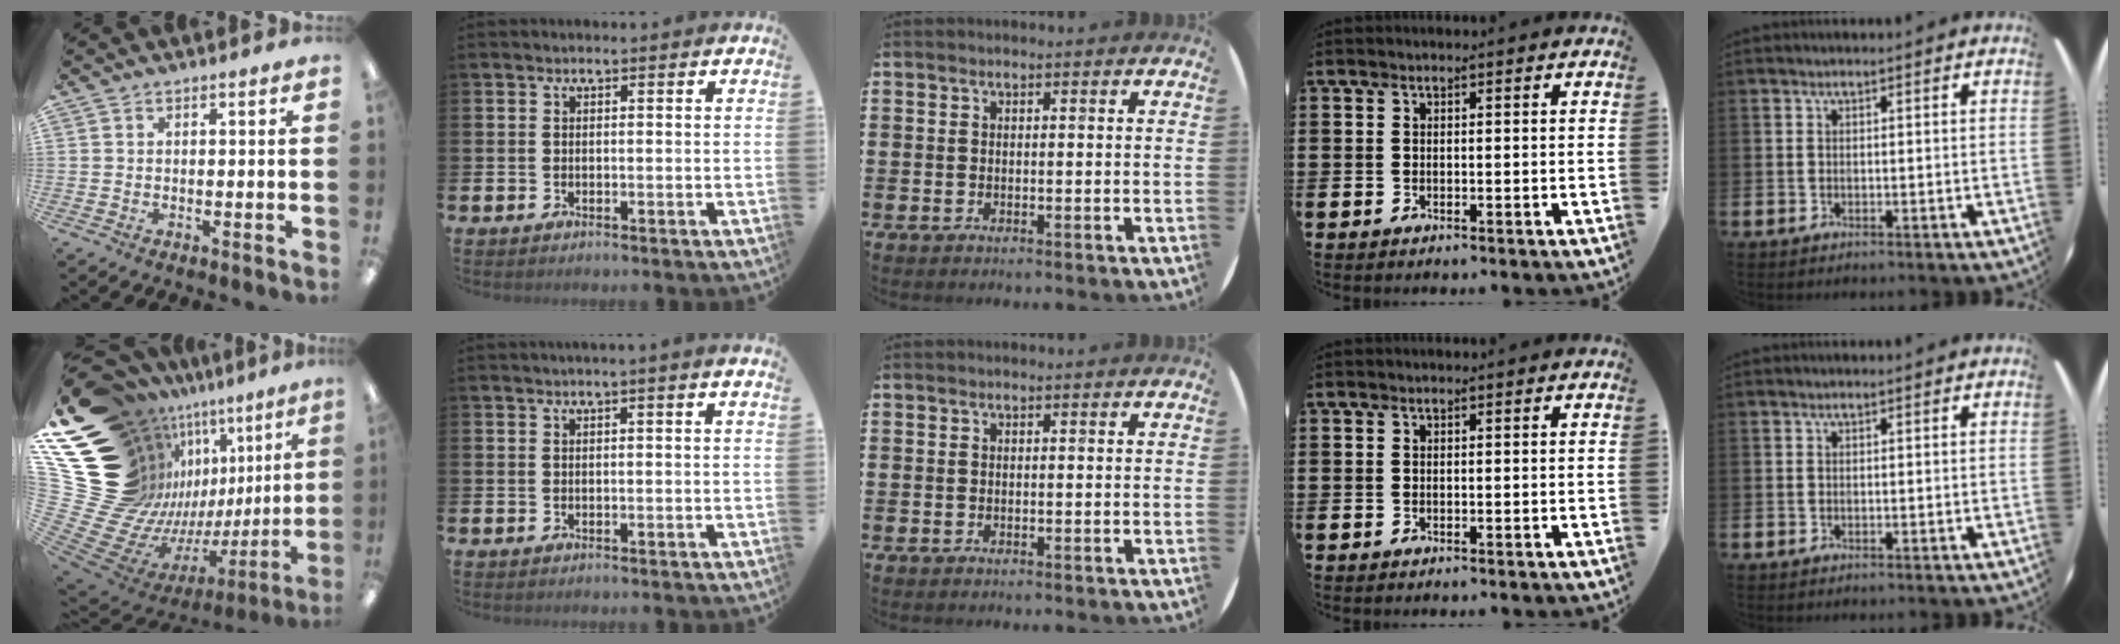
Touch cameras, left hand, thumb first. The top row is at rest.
{"thumb": {"total": 27.6, "force": [9.3, 18.8, 17.8], "torque": [-0.302, -0.150, 0.269]}, "index": {"total": 0.9, "force": [0.5, -0.4, 0.6], "torque": [-0.016, -0.001, 0.011]}}